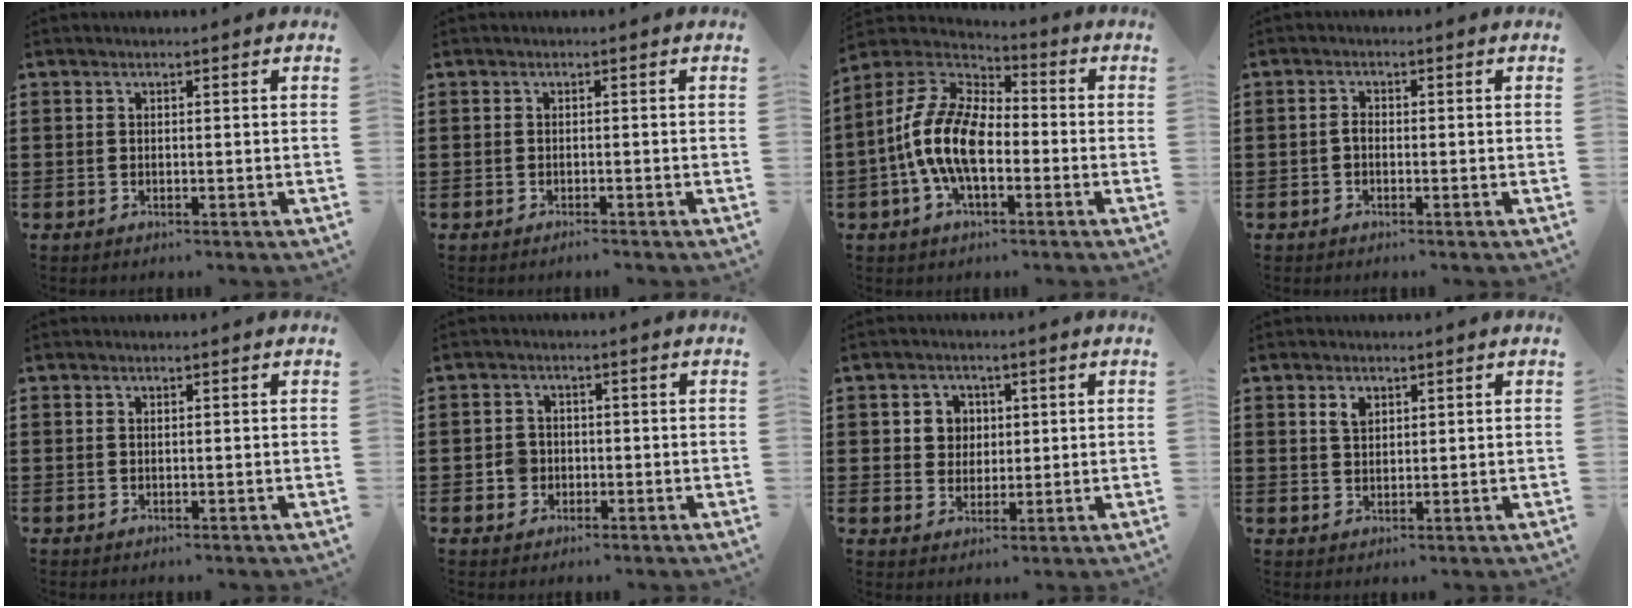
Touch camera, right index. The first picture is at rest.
{"total": 0.7, "force": [-0.7, 0.0, 0.1], "torque": [-0.004, -0.004, -0.015]}
{"total": 12.0, "force": [-2.8, 5.8, 10.2], "torque": [-0.253, -0.005, -0.061]}
{"total": 1.3, "force": [-0.5, 0.8, 1.0], "torque": [-0.020, 0.001, -0.010]}
{"total": 0.0}
{"total": 2.8, "force": [-0.7, 2.5, 1.0], "torque": [-0.027, 0.006, -0.015]}
{"total": 4.0, "force": [1.0, 3.7, 1.0], "torque": [-0.037, 0.013, 0.015]}
{"total": 2.2, "force": [1.3, 1.3, 1.2], "torque": [-0.027, 0.004, 0.025]}